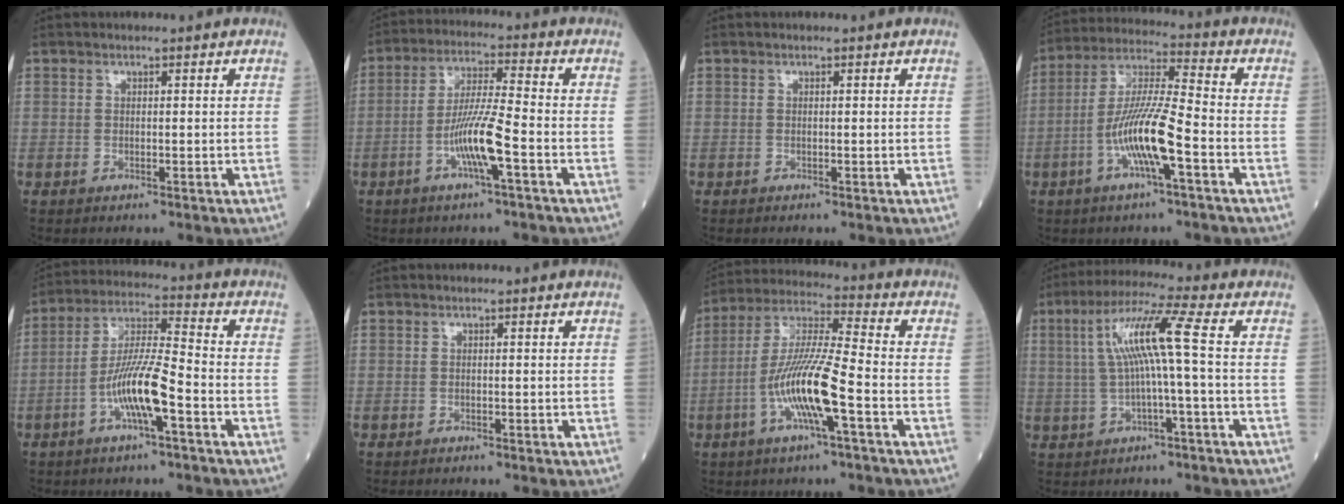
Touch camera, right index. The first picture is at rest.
{"total": 8.3, "force": [-3.1, -0.1, 7.7], "torque": [-0.151, 0.001, -0.062]}
{"total": 0.0}
{"total": 11.3, "force": [-3.9, 0.6, 10.6], "torque": [-0.212, 0.003, -0.077]}
{"total": 9.8, "force": [-3.8, 0.8, 9.0], "torque": [-0.179, 0.008, -0.074]}
{"total": 0.5, "force": [-0.5, 0.0, 0.2], "torque": [0.001, 0.000, -0.011]}
{"total": 12.3, "force": [-4.0, 0.4, 11.6], "torque": [-0.236, 0.001, -0.081]}
{"total": 9.3, "force": [0.6, -0.7, 9.2], "torque": [-0.178, 0.023, 0.014]}